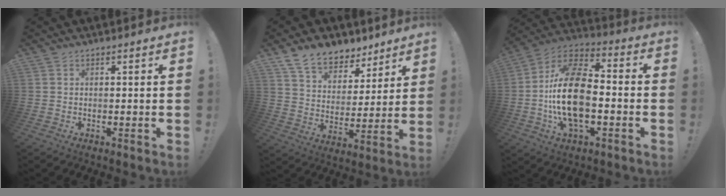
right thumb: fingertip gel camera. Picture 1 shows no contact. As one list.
[{"total": 12.5, "force": [9.7, 6.8, 4.0], "torque": [-0.074, -0.069, 0.185]}, {"total": 21.6, "force": [-2.6, 12.2, 17.7], "torque": [-0.336, 0.020, -0.041]}]